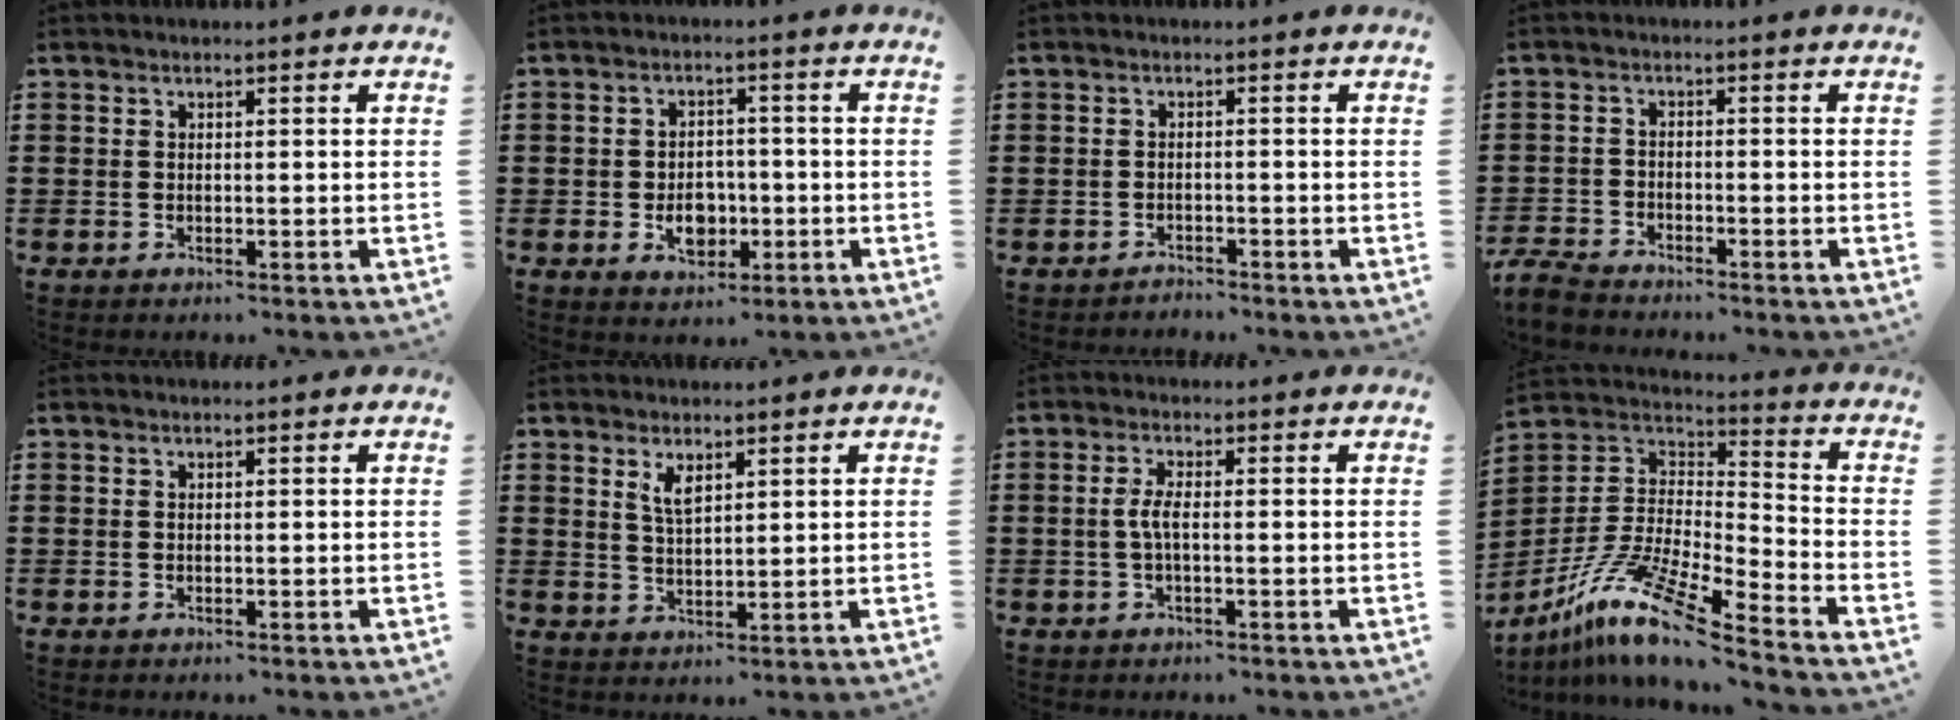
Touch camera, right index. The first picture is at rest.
{"total": 4.9, "force": [-1.2, 3.6, 3.2], "torque": [-0.045, 0.002, -0.025]}
{"total": 1.5, "force": [-1.5, 0.1, -0.3], "torque": [0.000, 0.003, -0.034]}
{"total": 3.1, "force": [-3.0, 0.5, 0.5], "torque": [-0.027, -0.003, -0.066]}
{"total": 0.0}
{"total": 3.0, "force": [1.9, 1.2, 2.1], "torque": [-0.045, 0.003, 0.033]}
{"total": 2.8, "force": [-0.5, 0.6, 2.7], "torque": [-0.065, -0.005, -0.015]}
{"total": 13.2, "force": [-10.1, 1.3, 8.5], "torque": [-0.184, 0.004, -0.202]}